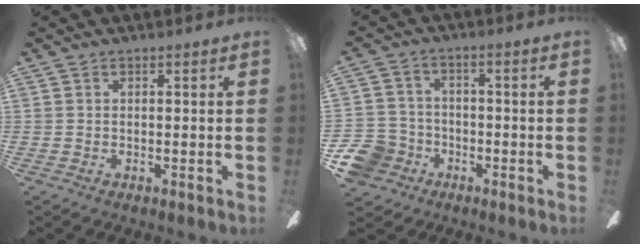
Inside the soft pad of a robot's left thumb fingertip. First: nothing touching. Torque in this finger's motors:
{"motor_torque": [-0.28, 0.29, 0.01, -0.01, 0.00]}